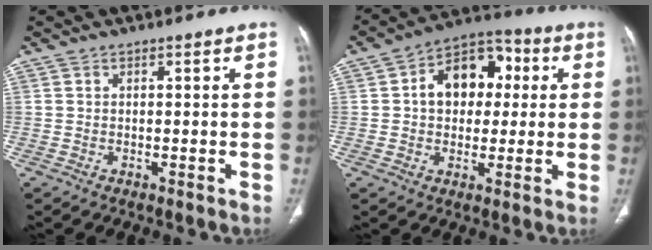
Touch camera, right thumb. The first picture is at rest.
{"total": 13.1, "force": [2.1, 9.4, 8.9], "torque": [-0.094, 0.022, 0.023]}